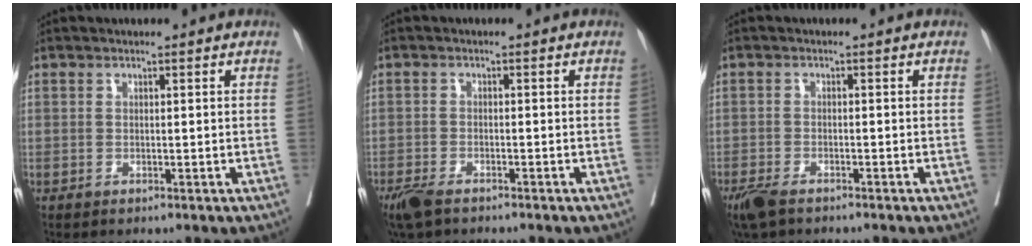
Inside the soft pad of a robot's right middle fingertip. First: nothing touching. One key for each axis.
{"total": 4.5, "fx": -3.5, "fy": 1.2, "fz": 2.6, "tx": -0.050, "ty": -0.011, "tz": -0.060}
{"total": 4.5, "fx": -3.5, "fy": 1.2, "fz": 2.6, "tx": -0.050, "ty": -0.011, "tz": -0.059}